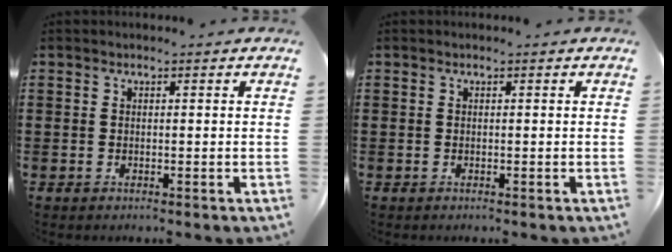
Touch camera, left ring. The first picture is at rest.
{"total": 0.0}